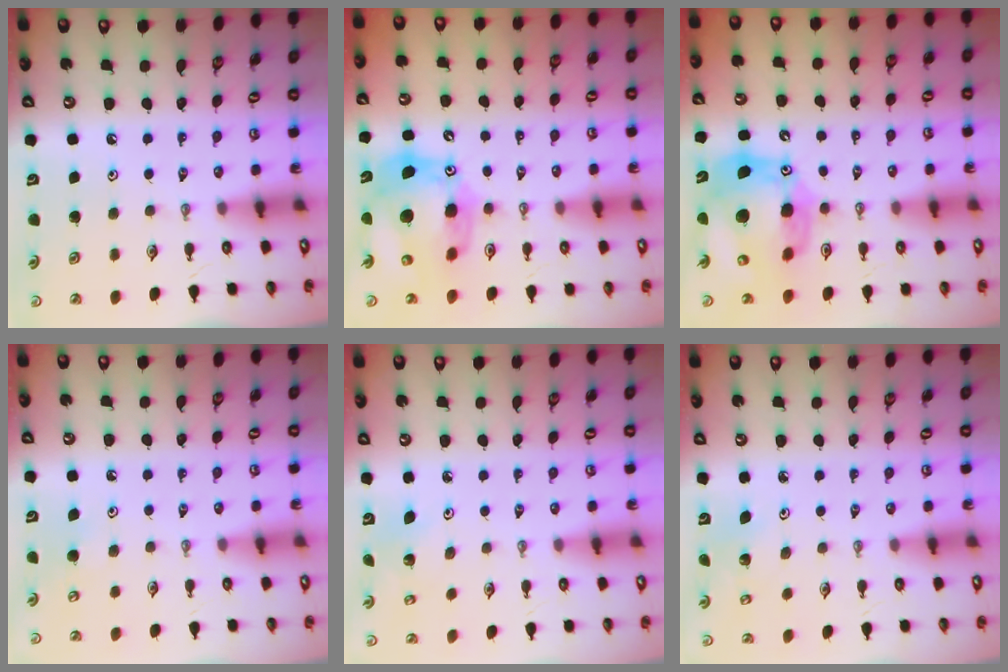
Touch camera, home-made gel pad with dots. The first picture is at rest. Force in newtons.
{"total": 17.3, "press": 17.1, "slide": 2.9}
{"total": 18.0, "press": 17.8, "slide": 2.2}
{"total": 4.4, "press": 4.4, "slide": 0.5}
{"total": 2.3, "press": 2.3, "slide": 0.2}
{"total": 2.0, "press": 2.0, "slide": 0.2}